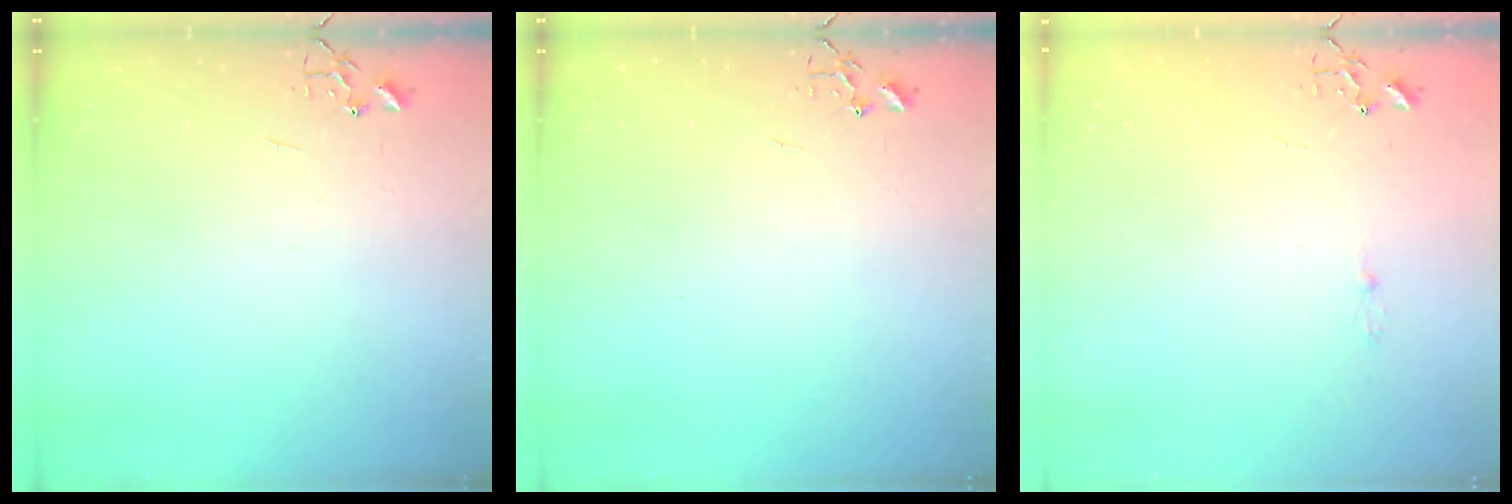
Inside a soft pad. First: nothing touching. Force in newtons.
{"total": 0.0}
{"total": 2.5, "press": 2.5, "slide": 0.3}